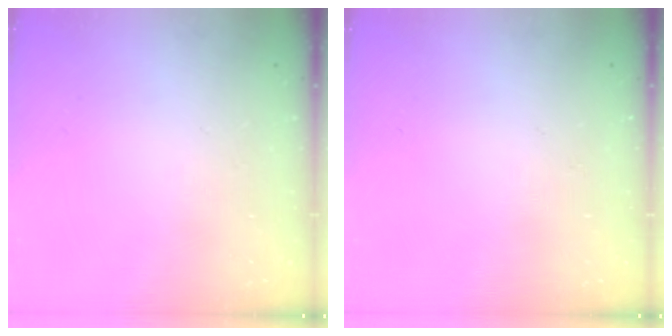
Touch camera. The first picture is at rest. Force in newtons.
{"total": 0.0}